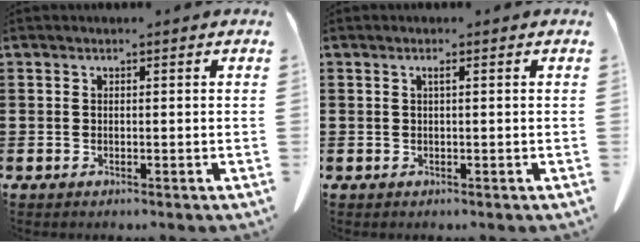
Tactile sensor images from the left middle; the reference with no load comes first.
{"total": 0.9, "force": [0.2, 0.0, 0.9], "torque": [-0.015, -0.002, 0.003]}